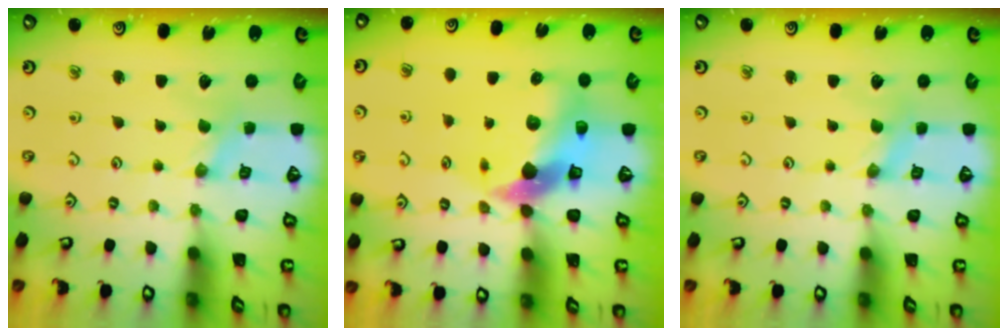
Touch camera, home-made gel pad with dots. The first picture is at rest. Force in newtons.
{"total": 10.9, "press": 10.8, "slide": 1.4}
{"total": 0.0}